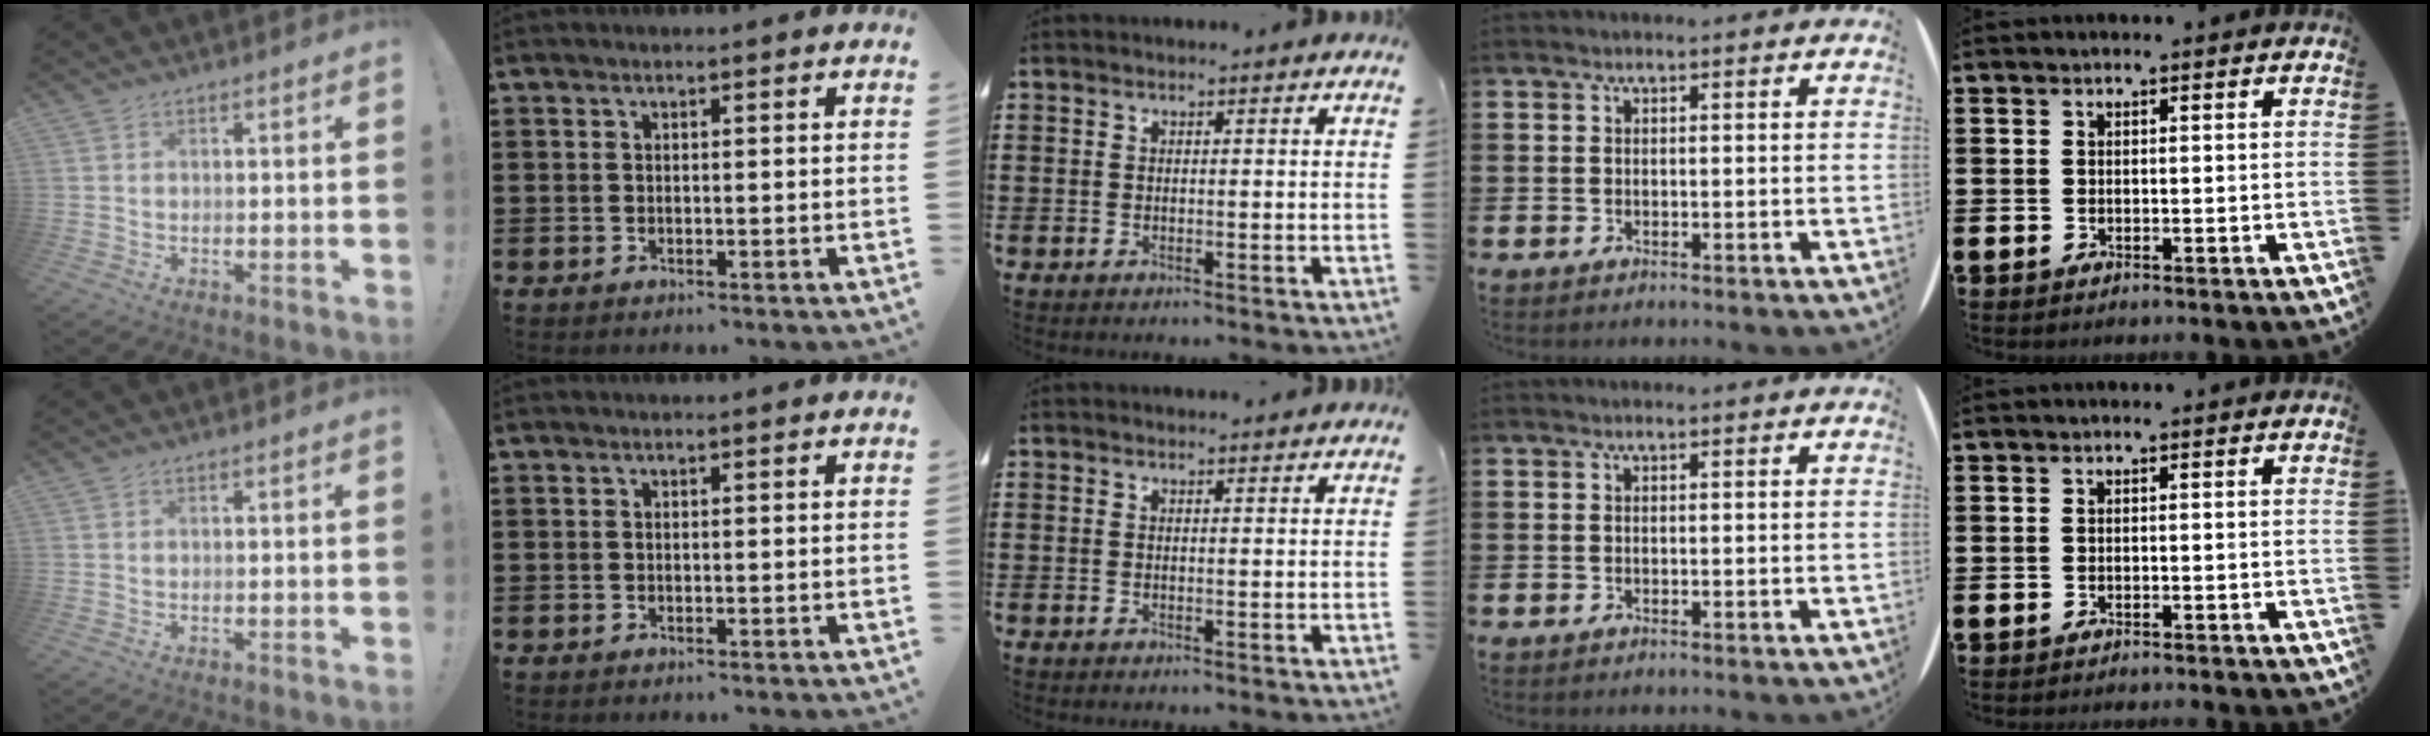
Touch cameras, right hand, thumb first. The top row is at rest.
{"middle": {"total": 0.6, "force": [0.6, 0.0, 0.1], "torque": [0.003, -0.004, 0.010]}, "little": {"total": 0.6, "force": [-0.6, -0.2, 0.0], "torque": [0.001, -0.001, -0.013]}}